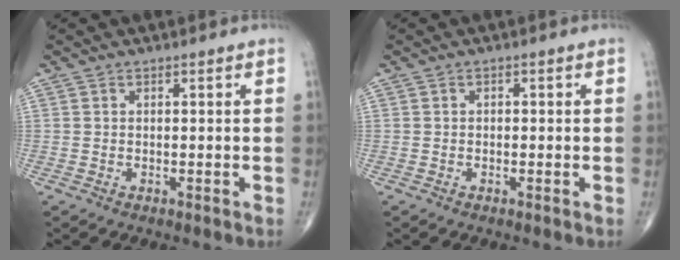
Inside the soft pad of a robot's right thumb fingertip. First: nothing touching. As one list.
[{"total": 0.5, "force": [-0.1, 0.4, 0.3], "torque": [0.003, 0.002, -0.006]}]